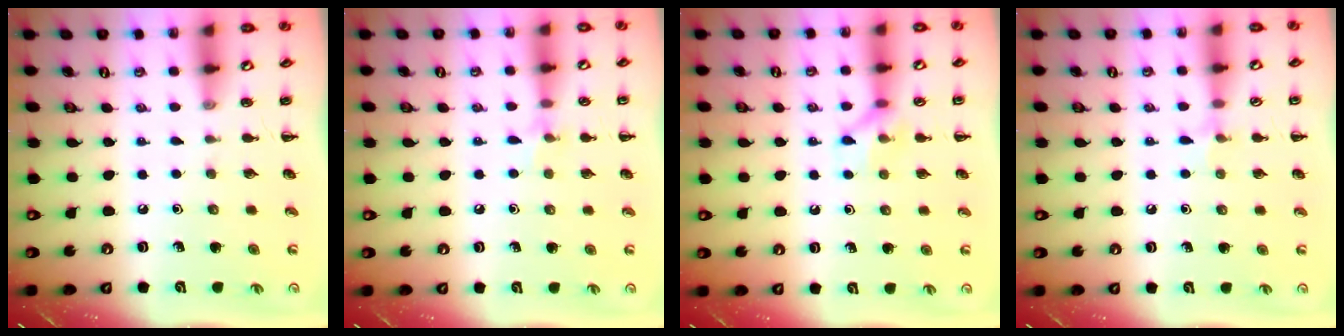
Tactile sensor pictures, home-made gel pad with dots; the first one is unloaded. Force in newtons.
{"total": 5.4, "press": 5.1, "slide": 1.8}
{"total": 7.9, "press": 7.9, "slide": 0.6}
{"total": 4.9, "press": 4.6, "slide": 1.5}